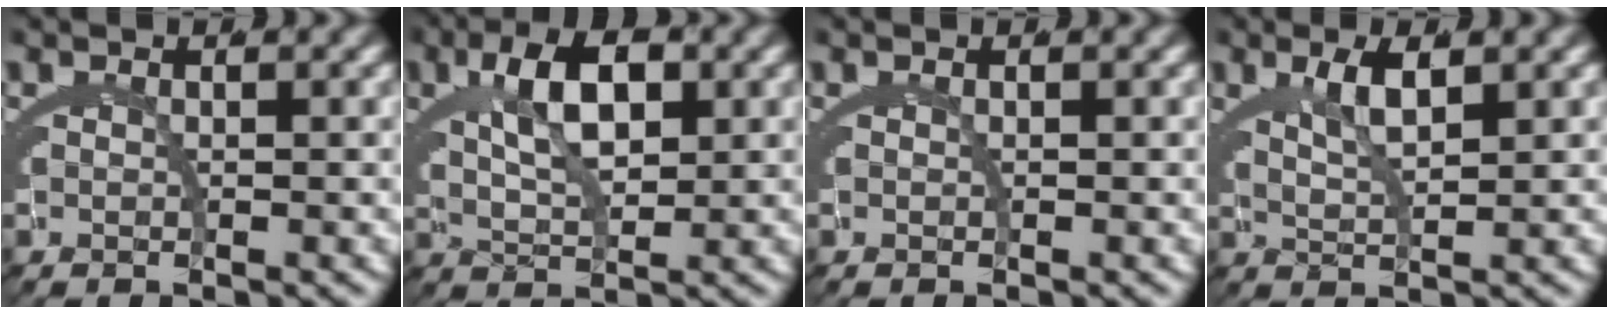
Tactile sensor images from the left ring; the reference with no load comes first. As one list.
[{"total": 5.8, "force": [1.3, 2.9, 4.8], "torque": [-0.086, -0.005, 0.031]}, {"total": 0.0}, {"total": 2.8, "force": [1.1, 0.8, 2.5], "torque": [-0.047, -0.008, 0.028]}]